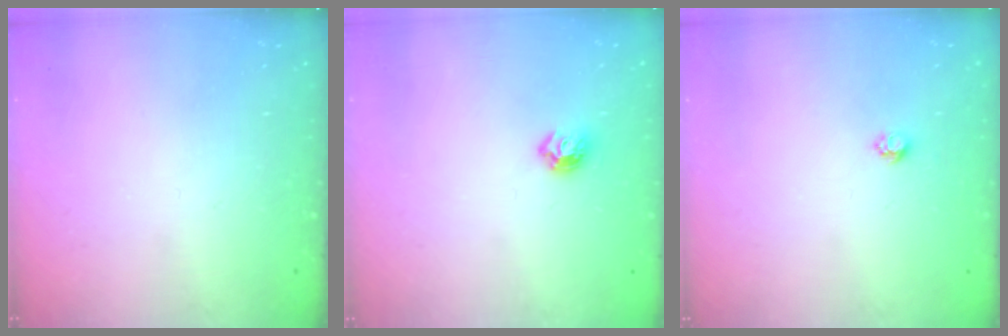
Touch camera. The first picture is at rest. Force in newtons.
{"total": 5.2, "press": 5.1, "slide": 0.8}
{"total": 3.8, "press": 3.7, "slide": 0.5}